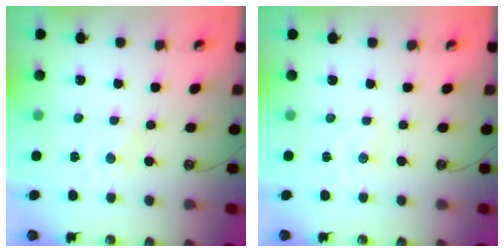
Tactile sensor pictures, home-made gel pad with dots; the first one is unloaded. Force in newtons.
{"total": 2.0, "press": 1.9, "slide": 0.3}